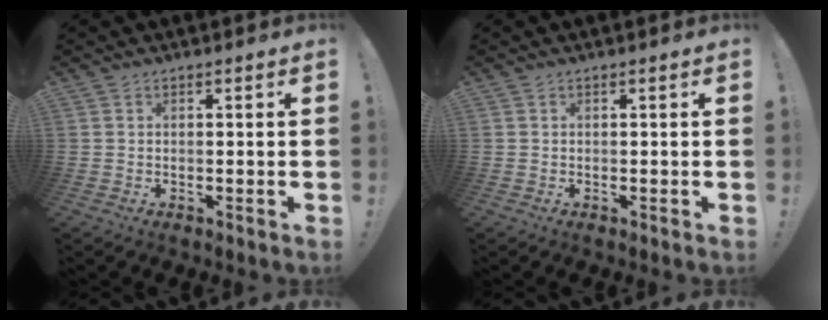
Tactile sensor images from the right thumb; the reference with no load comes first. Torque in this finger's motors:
{"motor_torque": [0.00, 0.00, -0.04, 0.01, 0.03]}